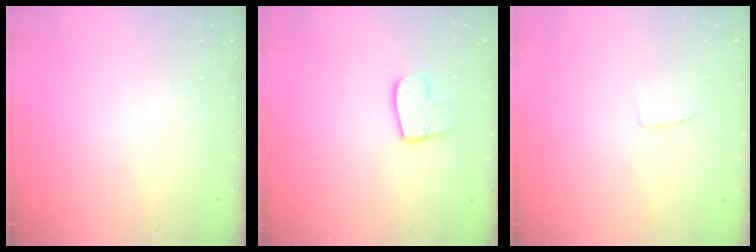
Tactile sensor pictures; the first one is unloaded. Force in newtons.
{"total": 10.0, "press": 9.9, "slide": 0.7}
{"total": 3.1, "press": 3.1, "slide": 0.1}